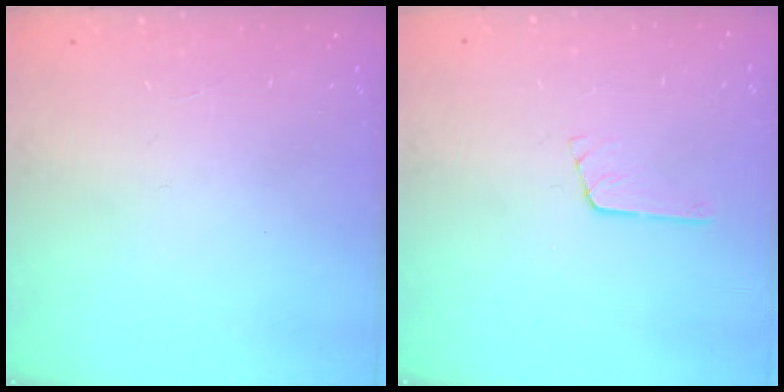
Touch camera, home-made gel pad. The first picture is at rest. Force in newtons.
{"total": 3.5, "press": 3.5, "slide": 0.2}